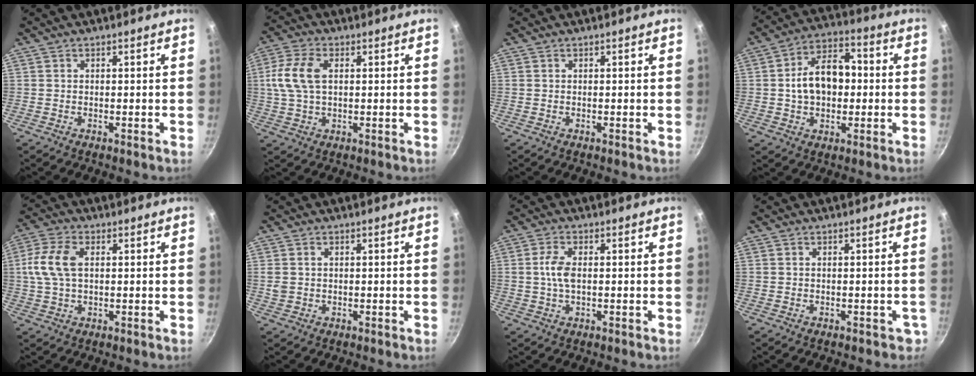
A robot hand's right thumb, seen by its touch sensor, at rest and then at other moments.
{"total": 8.8, "force": [1.5, 5.2, 7.0], "torque": [-0.146, 0.014, 0.023]}
{"total": 0.0}
{"total": 12.9, "force": [0.1, 8.8, 9.5], "torque": [-0.124, 0.030, -0.009]}
{"total": 8.6, "force": [1.3, 5.0, 6.8], "torque": [-0.143, 0.016, 0.018]}
{"total": 2.2, "force": [0.4, 1.8, 1.3], "torque": [-0.021, 0.002, 0.011]}
{"total": 4.5, "force": [0.2, 2.3, 3.8], "torque": [-0.079, 0.007, -0.001]}
{"total": 1.7, "force": [-0.9, 1.2, 0.8], "torque": [0.004, 0.018, 0.004]}